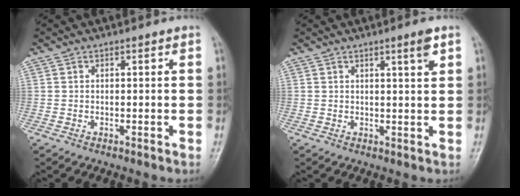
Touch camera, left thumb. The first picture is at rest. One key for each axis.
{"total": 2.9, "fx": 1.7, "fy": 0.1, "fz": 2.4, "tx": -0.035, "ty": -0.011, "tz": 0.028}